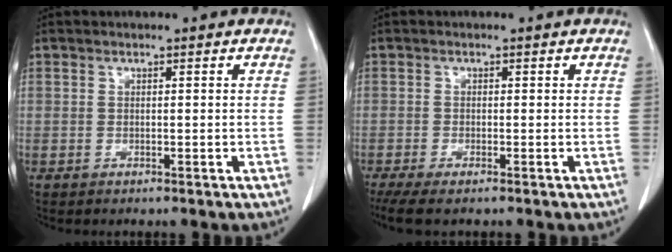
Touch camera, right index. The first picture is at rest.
{"total": 5.0, "force": [-3.7, 1.1, 3.2], "torque": [-0.055, -0.010, -0.063]}